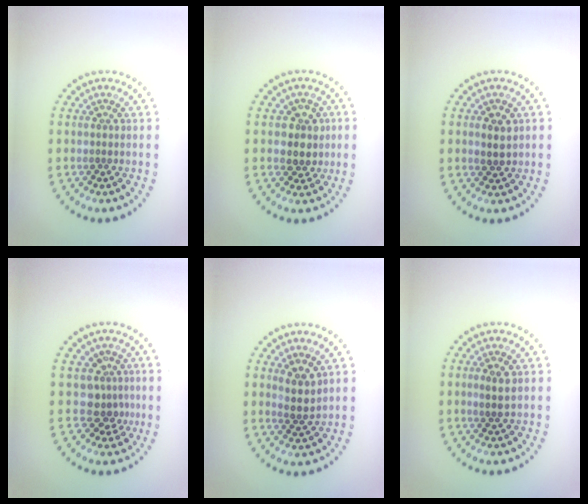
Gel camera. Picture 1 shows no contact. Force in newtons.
{"total": 2.8, "press": 2.6, "slide": 1.2}
{"total": 2.1, "press": 2.0, "slide": 0.4}
{"total": 2.6, "press": 2.0, "slide": 1.7}
{"total": 2.4, "press": 2.0, "slide": 1.3}
{"total": 1.8, "press": 1.8, "slide": 0.5}